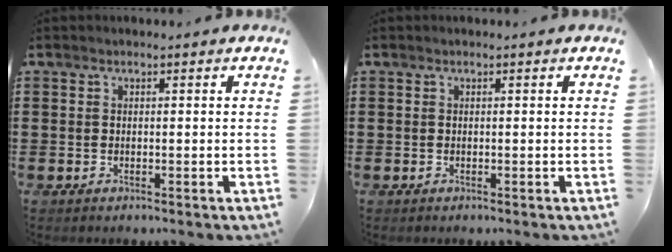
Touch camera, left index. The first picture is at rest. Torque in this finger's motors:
{"motor_torque": [0.00, 0.00, 0.00, -0.01]}